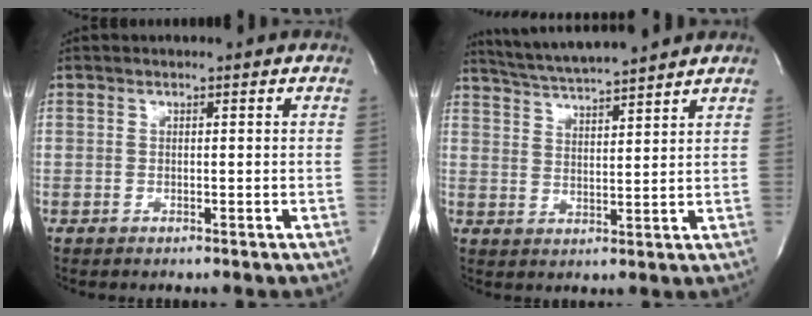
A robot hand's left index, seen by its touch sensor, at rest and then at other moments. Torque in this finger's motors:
{"motor_torque": [0.08, -0.27, 0.26, 0.05]}